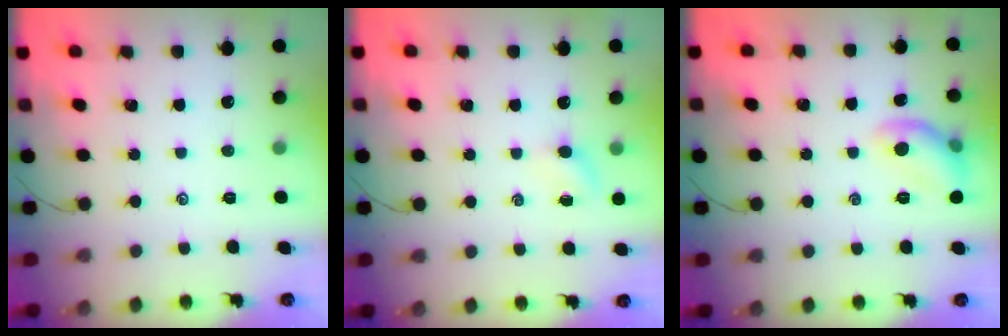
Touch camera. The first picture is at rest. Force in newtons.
{"total": 3.4, "press": 3.2, "slide": 1.2}
{"total": 8.9, "press": 8.8, "slide": 1.3}